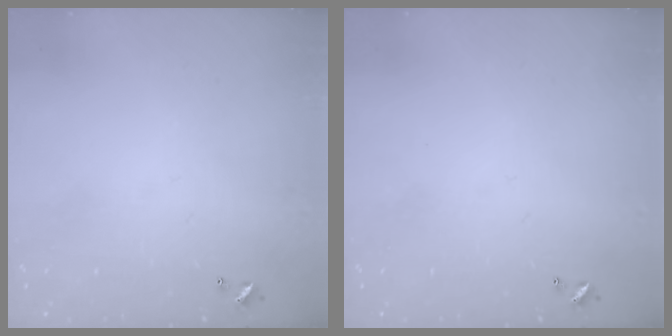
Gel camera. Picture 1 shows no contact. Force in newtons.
{"total": 0.0}